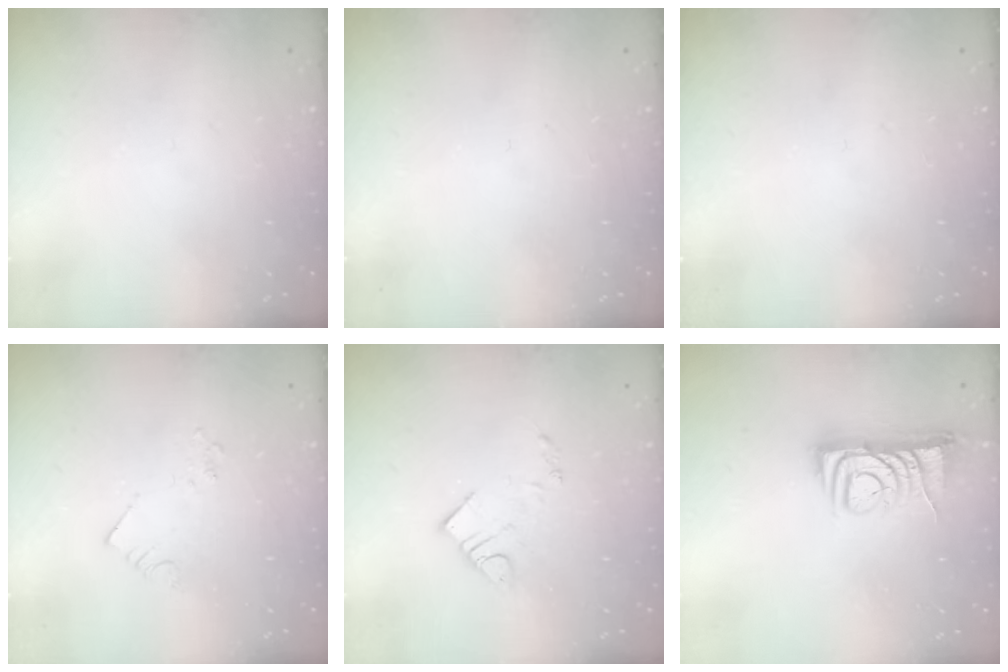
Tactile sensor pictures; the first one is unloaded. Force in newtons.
{"total": 0.0}
{"total": 0.0}
{"total": 2.3, "press": 2.3, "slide": 0.1}
{"total": 7.5, "press": 7.5, "slide": 0.7}
{"total": 7.5, "press": 7.5, "slide": 0.7}